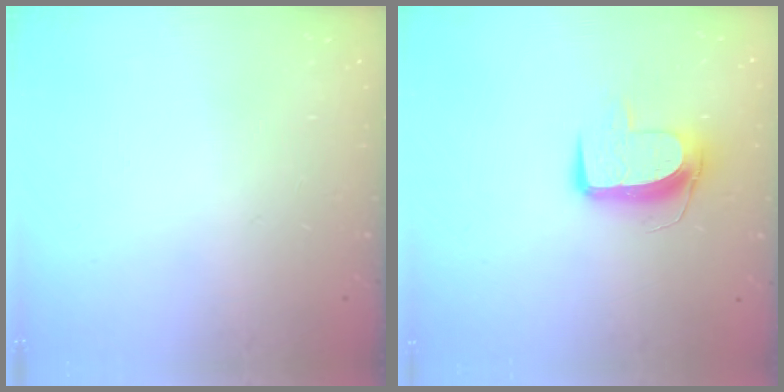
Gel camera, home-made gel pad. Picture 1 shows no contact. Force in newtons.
{"total": 9.9, "press": 9.9, "slide": 0.6}